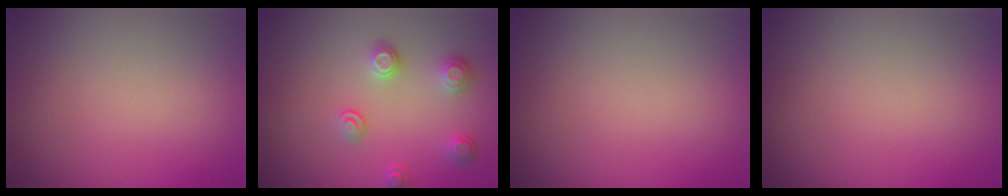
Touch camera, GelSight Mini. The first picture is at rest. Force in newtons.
{"total": 2.3, "press": 2.3, "slide": 0.6}
{"total": 0.0}
{"total": 0.0}